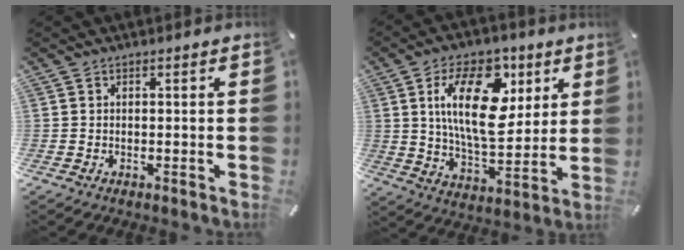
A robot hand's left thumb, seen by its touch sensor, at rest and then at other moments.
{"total": 19.9, "force": [6.2, 10.9, 15.5], "torque": [-0.272, -0.005, 0.099]}